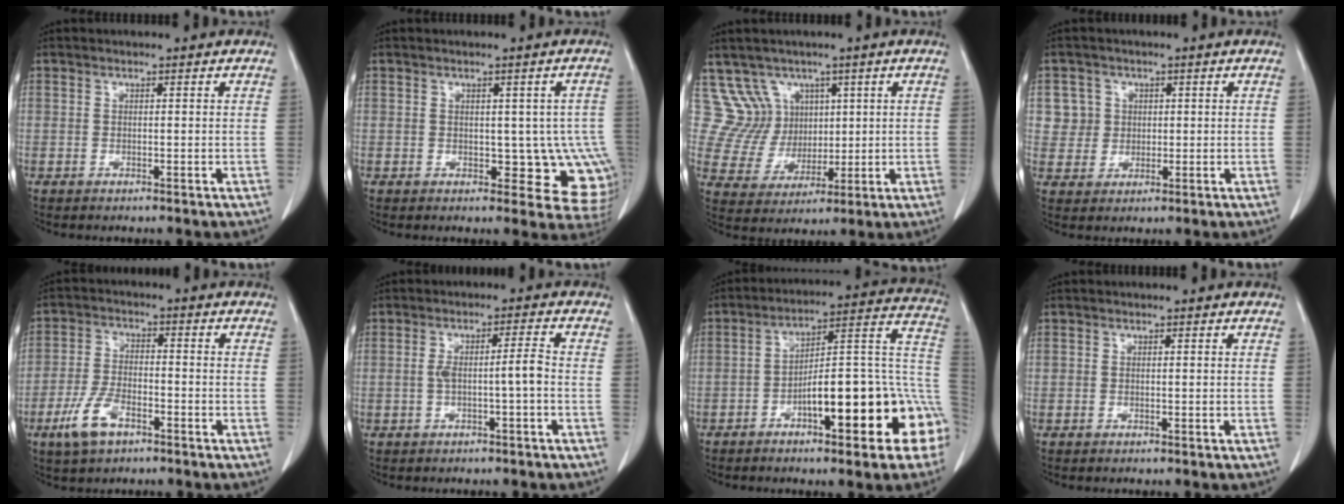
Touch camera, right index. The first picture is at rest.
{"total": 7.4, "force": [-0.8, 4.3, 6.0], "torque": [-0.045, 0.007, -0.002]}
{"total": 8.1, "force": [4.1, 6.9, 0.2], "torque": [-0.009, 0.034, 0.088]}
{"total": 4.5, "force": [1.2, 4.3, -0.2], "torque": [0.020, 0.010, 0.025]}
{"total": 7.3, "force": [-4.1, 3.3, 5.1], "torque": [-0.116, -0.001, -0.075]}
{"total": 4.1, "force": [-0.8, 0.1, 4.0], "torque": [-0.070, 0.016, -0.007]}
{"total": 18.0, "force": [-6.4, 4.4, 16.3], "torque": [-0.157, 0.043, -0.081]}
{"total": 0.0}